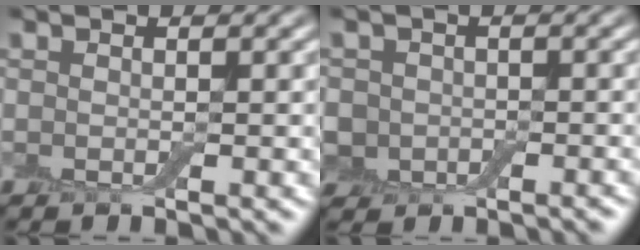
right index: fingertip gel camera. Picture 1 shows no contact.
{"total": 5.8, "force": [-1.4, 5.4, 1.6], "torque": [-0.030, 0.000, -0.053]}